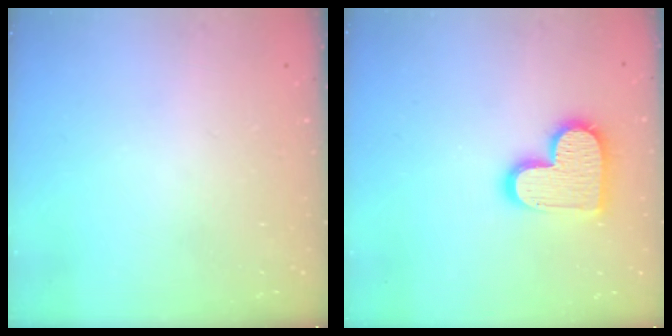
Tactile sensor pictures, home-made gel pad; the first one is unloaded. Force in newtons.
{"total": 15.1, "press": 15.0, "slide": 0.9}